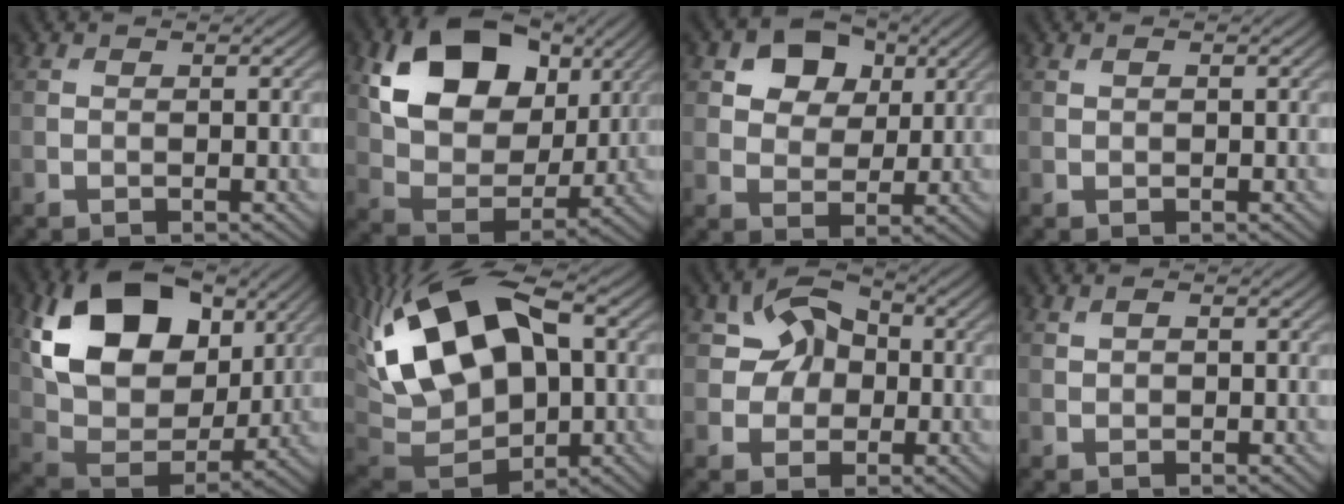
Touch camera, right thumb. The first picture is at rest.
{"total": 14.3, "force": [5.4, 9.7, 9.1], "torque": [-0.180, -0.003, 0.098]}
{"total": 8.3, "force": [3.8, 5.9, 4.5], "torque": [-0.101, 0.002, 0.055]}
{"total": 0.5, "force": [0.3, 0.3, 0.4], "torque": [-0.010, 0.001, 0.004]}
{"total": 16.0, "force": [6.1, 10.6, 10.3], "torque": [-0.208, -0.001, 0.113]}
{"total": 18.1, "force": [4.9, 10.0, 14.3], "torque": [-0.298, 0.027, 0.083]}
{"total": 7.0, "force": [0.9, 5.5, 4.2], "torque": [-0.077, 0.015, 0.001]}
{"total": 1.2, "force": [0.5, 0.6, 0.9], "torque": [-0.020, 0.002, 0.011]}